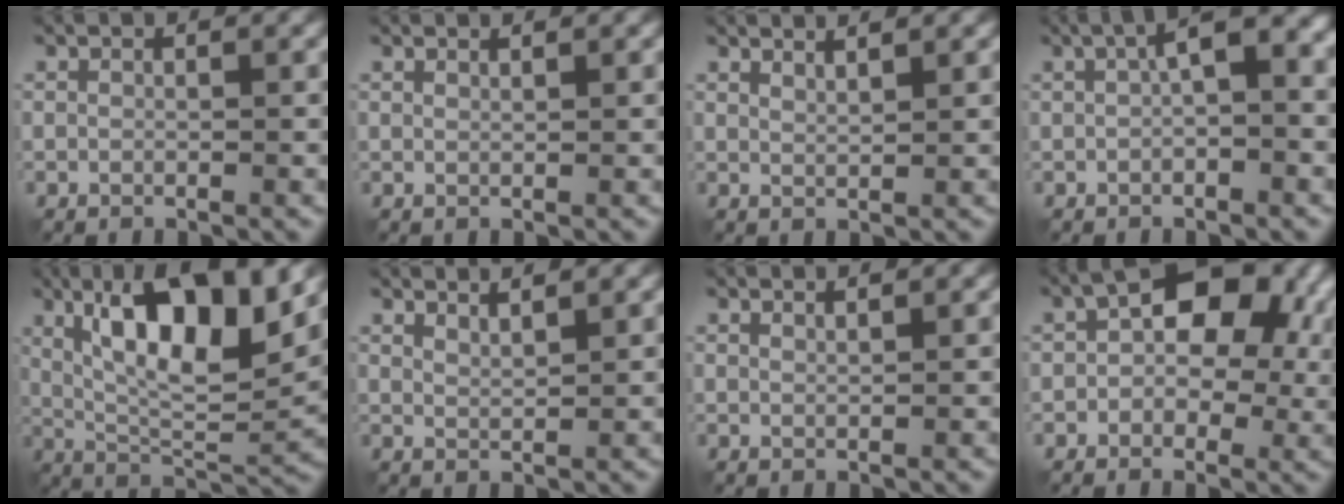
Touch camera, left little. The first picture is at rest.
{"total": 0.7, "force": [0.6, 0.0, 0.3], "torque": [0.000, 0.001, 0.003]}
{"total": 1.6, "force": [1.5, 0.2, 0.7], "torque": [-0.004, 0.003, 0.019]}
{"total": 5.8, "force": [1.0, 2.3, 5.2], "torque": [-0.082, 0.017, 0.011]}
{"total": 12.0, "force": [4.1, 4.0, 10.5], "torque": [-0.174, 0.005, 0.071]}
{"total": 1.9, "force": [1.7, 0.2, 0.9], "torque": [-0.007, 0.003, 0.025]}
{"total": 1.0, "force": [0.9, 0.1, 0.4], "torque": [0.000, 0.001, 0.007]}
{"total": 10.4, "force": [2.6, 6.7, 7.5], "torque": [-0.095, 0.009, 0.029]}